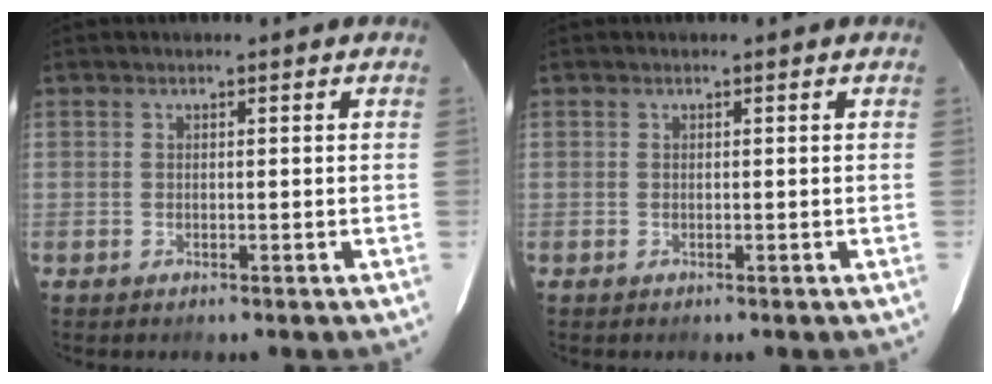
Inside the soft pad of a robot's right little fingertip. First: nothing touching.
{"total": 0.0}